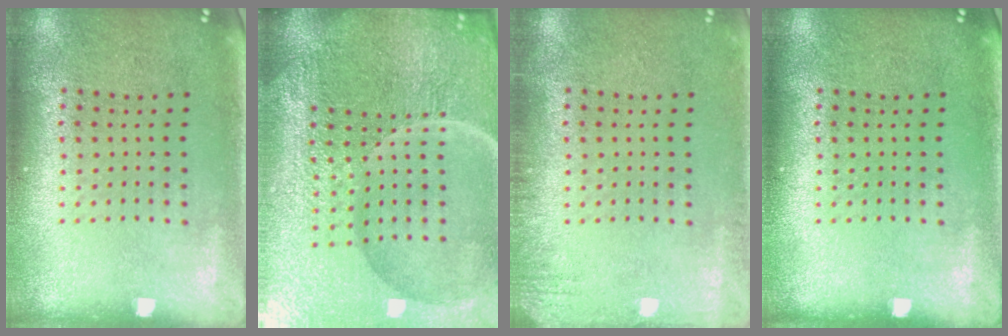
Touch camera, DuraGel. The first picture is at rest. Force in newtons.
{"total": 5.9, "press": 5.4, "slide": 2.4}
{"total": 1.5, "press": 1.5, "slide": 0.2}
{"total": 0.0}